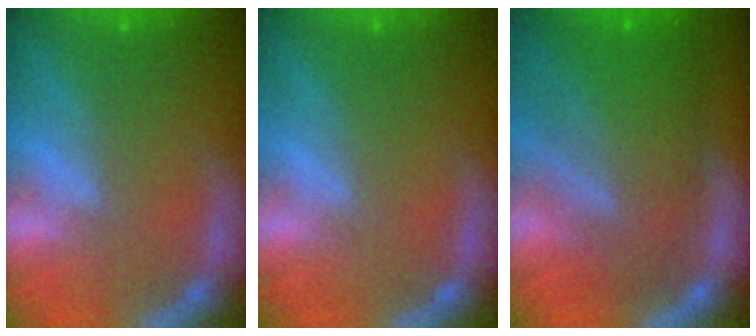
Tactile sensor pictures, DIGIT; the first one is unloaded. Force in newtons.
{"total": 0.0}
{"total": 9.5}